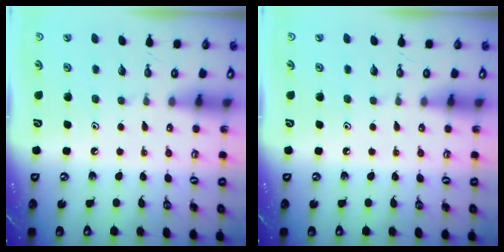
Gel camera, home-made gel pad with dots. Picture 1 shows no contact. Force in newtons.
{"total": 0.0}